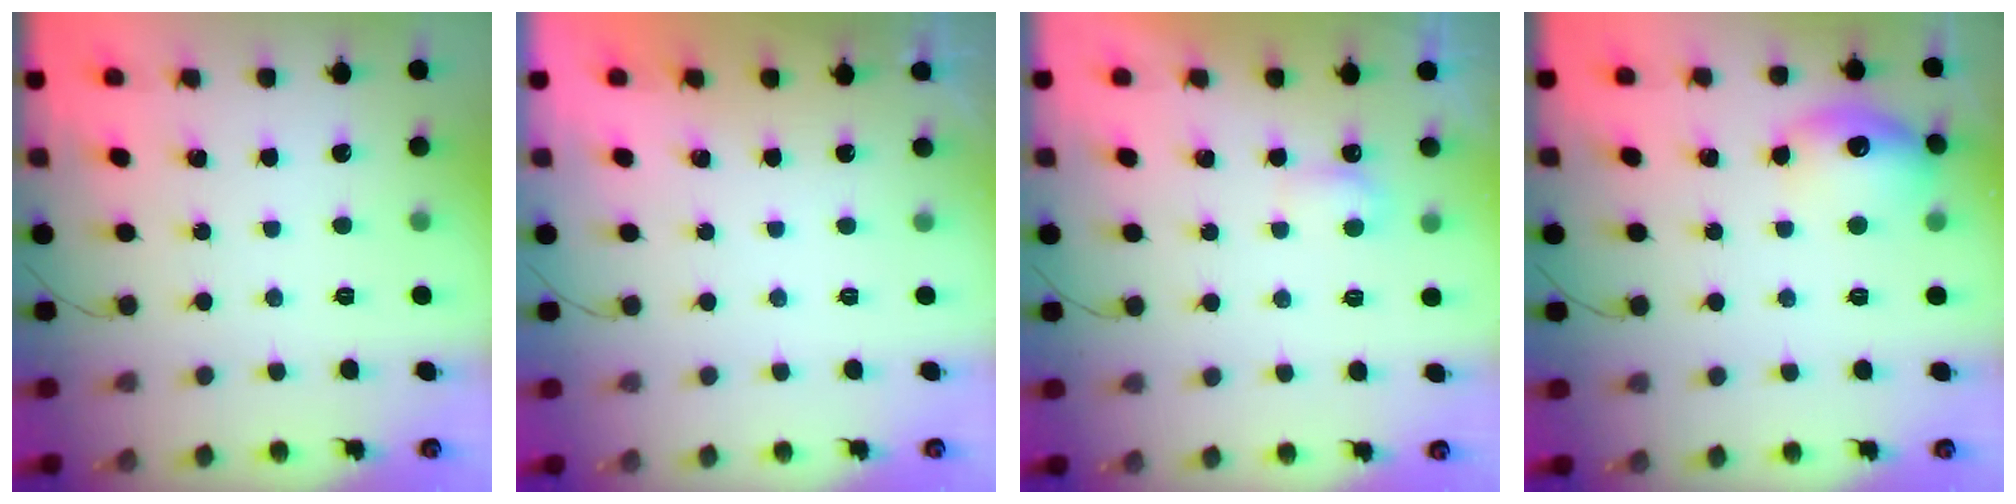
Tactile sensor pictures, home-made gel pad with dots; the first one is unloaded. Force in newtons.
{"total": 0.6, "press": 0.2, "slide": 0.5}
{"total": 3.7, "press": 3.5, "slide": 1.3}
{"total": 13.7, "press": 13.6, "slide": 1.0}